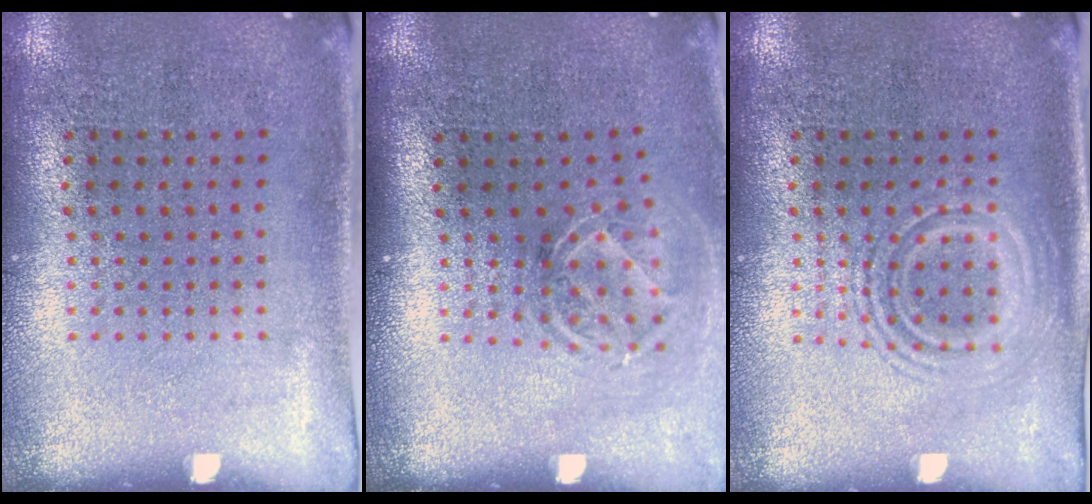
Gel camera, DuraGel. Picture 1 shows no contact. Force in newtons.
{"total": 1.8, "press": 1.3, "slide": 1.2}
{"total": 1.4, "press": 1.4, "slide": 0.2}